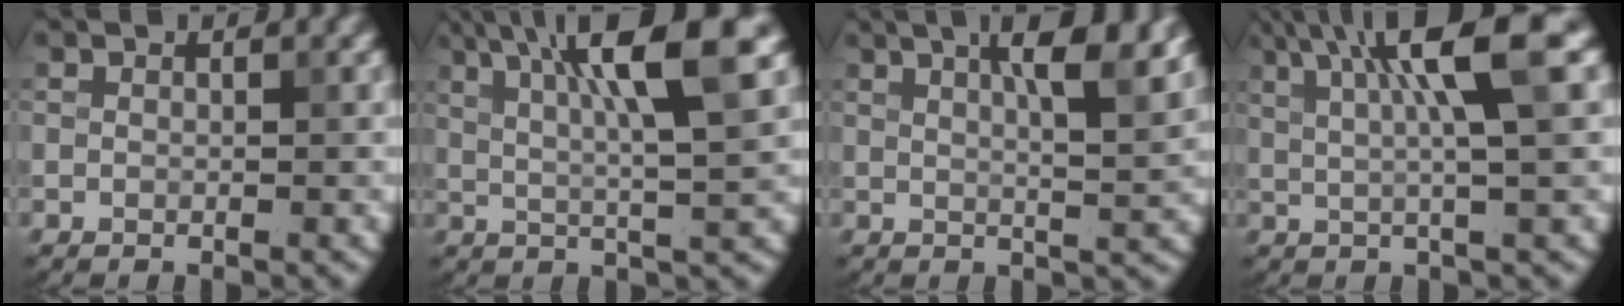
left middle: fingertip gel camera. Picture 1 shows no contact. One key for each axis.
{"total": 9.3, "fx": 4.0, "fy": 1.5, "fz": 8.3, "tx": -0.119, "ty": 0.015, "tz": 0.064}
{"total": 7.0, "fx": 3.2, "fy": 1.8, "fz": 6.0, "tx": -0.060, "ty": 0.022, "tz": 0.032}
{"total": 7.6, "fx": 2.7, "fy": 1.1, "fz": 7.0, "tx": -0.098, "ty": 0.016, "tz": 0.040}